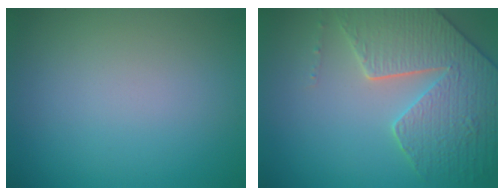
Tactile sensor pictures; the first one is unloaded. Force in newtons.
{"total": 6.4, "press": 5.5, "slide": 3.2}